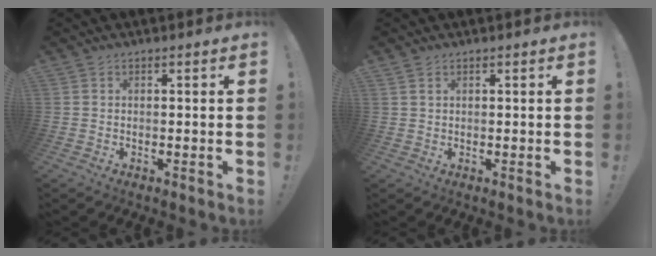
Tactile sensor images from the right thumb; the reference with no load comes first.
{"total": 1.3, "force": [0.9, 0.6, 0.7], "torque": [-0.011, -0.001, 0.016]}